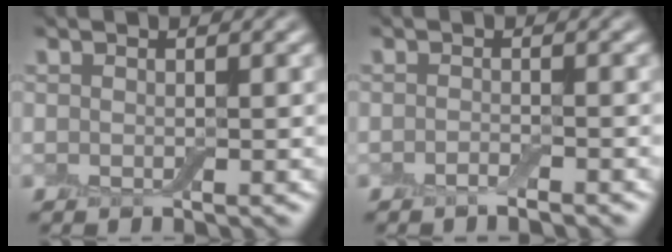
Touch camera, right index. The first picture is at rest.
{"total": 0.9, "force": [-0.8, 0.1, 0.5], "torque": [-0.012, -0.001, -0.016]}